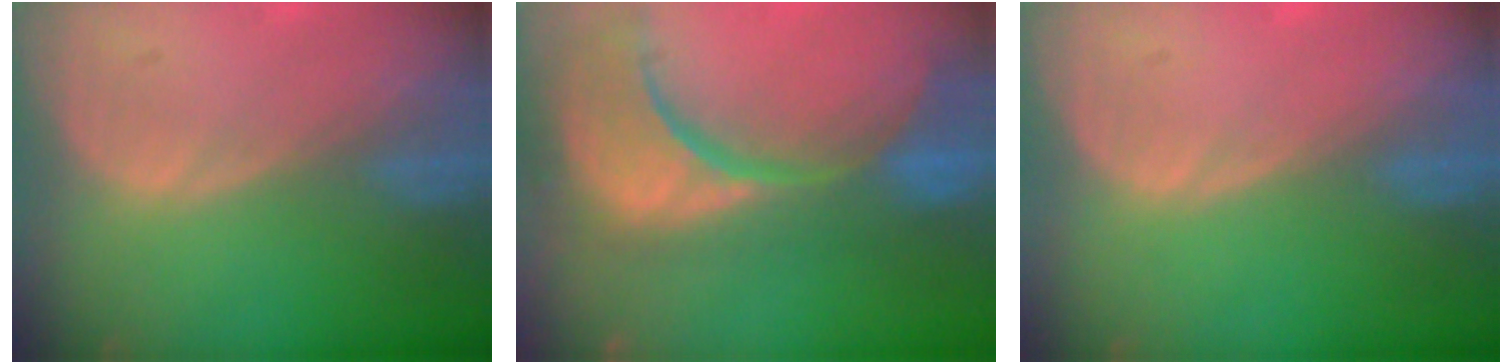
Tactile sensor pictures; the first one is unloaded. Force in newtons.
{"total": 15.2, "press": 12.2, "slide": 9.2}
{"total": 0.0}